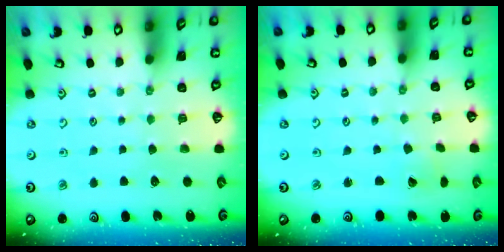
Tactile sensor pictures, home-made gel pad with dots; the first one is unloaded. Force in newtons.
{"total": 0.0}